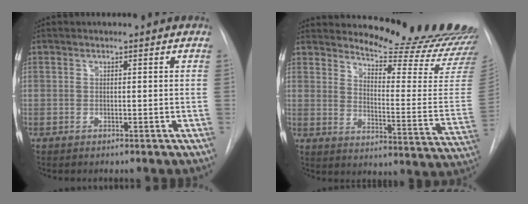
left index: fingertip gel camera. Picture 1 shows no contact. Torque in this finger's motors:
{"motor_torque": [0.95, -1.19, 0.22, 0.01]}